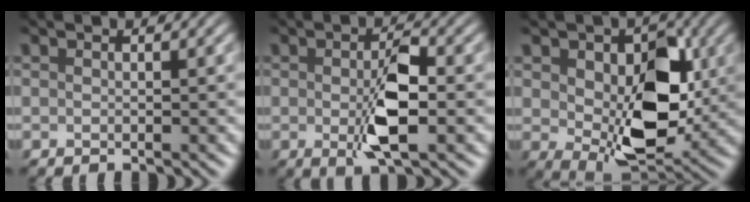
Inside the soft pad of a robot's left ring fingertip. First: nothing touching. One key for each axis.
{"total": 4.9, "fx": -0.9, "fy": 1.8, "fz": 4.4, "tx": -0.086, "ty": -0.001, "tz": -0.016}
{"total": 8.9, "fx": 0.6, "fy": 5.6, "fz": 6.9, "tx": -0.115, "ty": -0.014, "tz": 0.014}